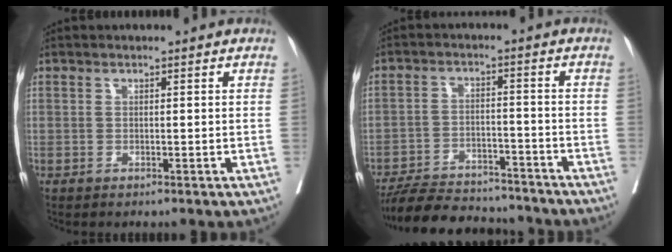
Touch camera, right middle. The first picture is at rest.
{"total": 12.9, "force": [-11.9, 3.3, 3.6], "torque": [-0.055, 0.002, -0.180]}